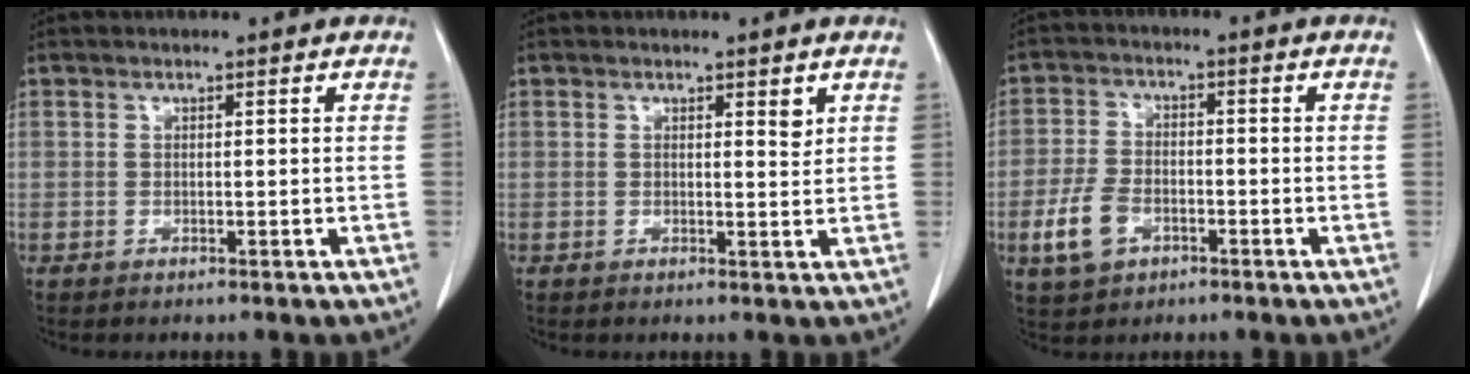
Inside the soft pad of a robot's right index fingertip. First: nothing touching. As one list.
[{"total": 1.6, "force": [0.9, 0.4, 1.2], "torque": [-0.020, -0.006, 0.013]}, {"total": 6.6, "force": [-2.8, 4.1, 4.3], "torque": [-0.101, 0.003, -0.048]}]